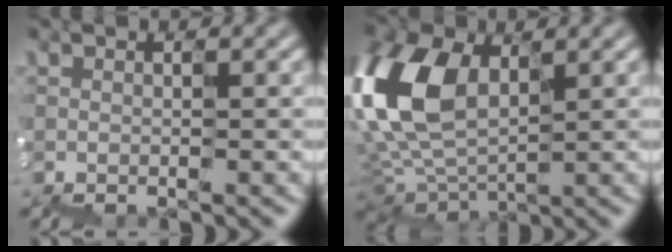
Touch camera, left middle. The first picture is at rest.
{"total": 9.3, "force": [3.1, 6.0, 6.4], "torque": [-0.210, 0.018, 0.062]}